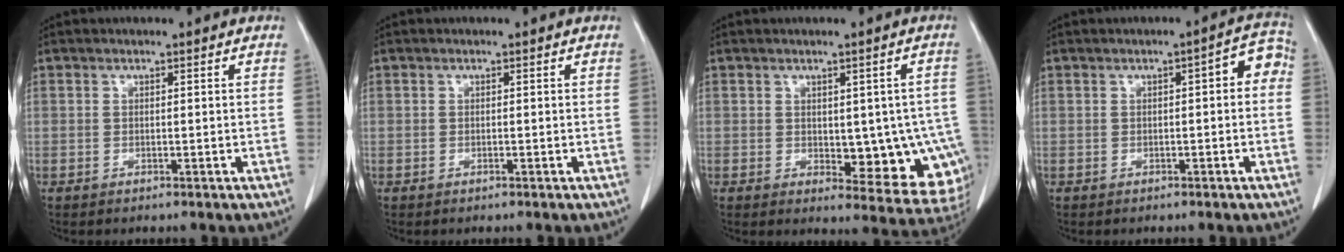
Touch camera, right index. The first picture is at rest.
{"total": 0.0}
{"total": 11.7, "force": [-1.7, 5.6, 10.1], "torque": [-0.085, 0.007, -0.007]}
{"total": 4.0, "force": [0.2, 1.4, 3.8], "torque": [-0.038, 0.026, -0.004]}